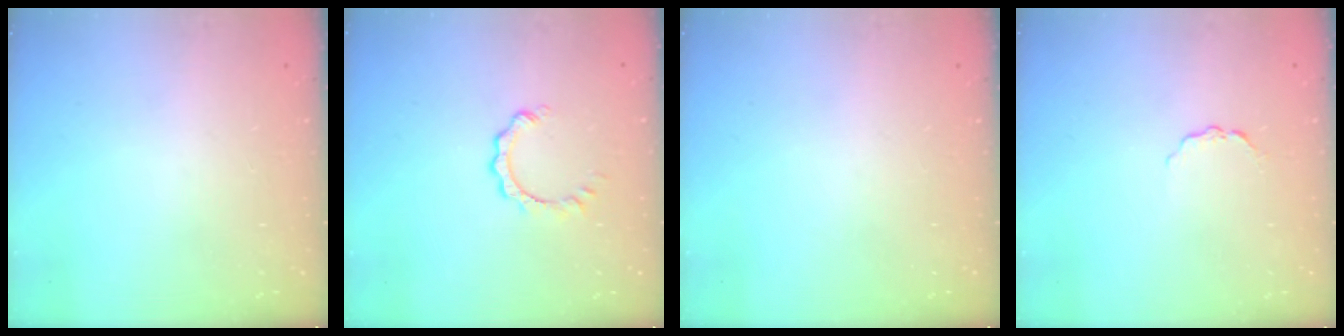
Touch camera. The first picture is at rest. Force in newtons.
{"total": 2.5, "press": 2.5, "slide": 0.2}
{"total": 0.0}
{"total": 3.4, "press": 3.4, "slide": 0.5}